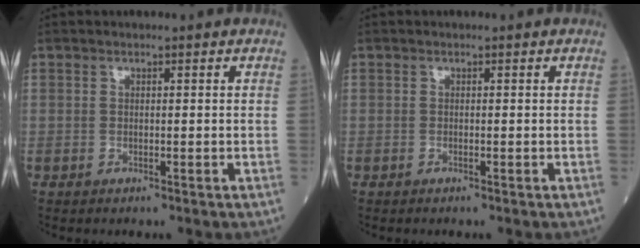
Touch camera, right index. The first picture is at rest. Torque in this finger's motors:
{"motor_torque": [-0.11, -0.02, -0.01, -0.01]}